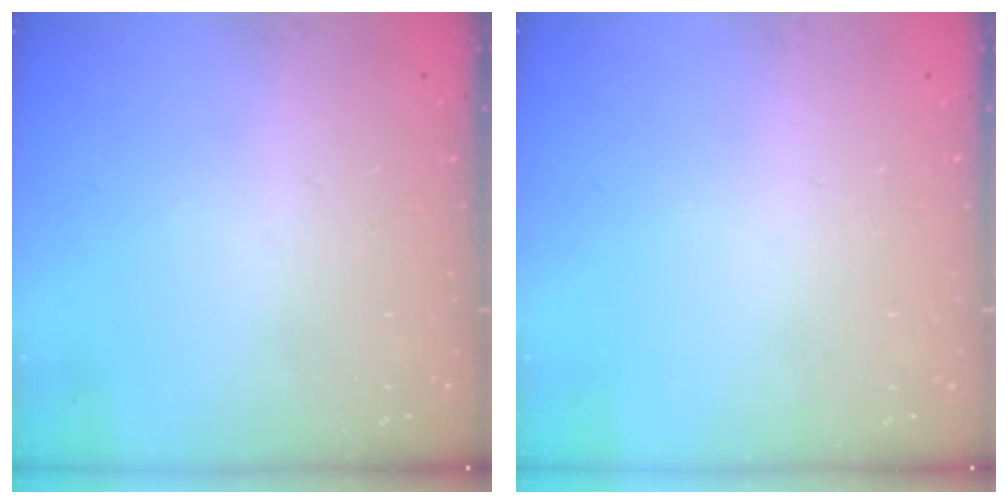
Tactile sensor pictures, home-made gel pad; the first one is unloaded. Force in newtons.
{"total": 0.0}